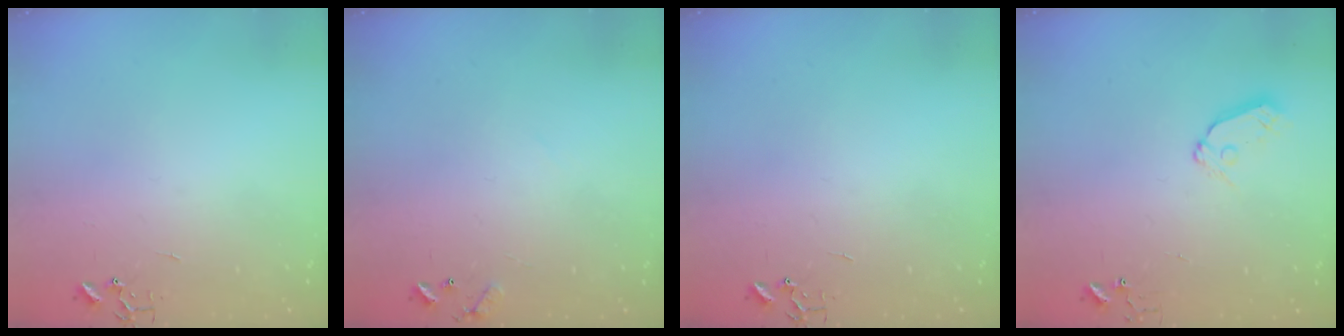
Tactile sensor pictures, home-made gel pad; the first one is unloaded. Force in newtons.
{"total": 7.2, "press": 7.2, "slide": 0.5}
{"total": 0.0}
{"total": 7.0, "press": 7.0, "slide": 0.6}